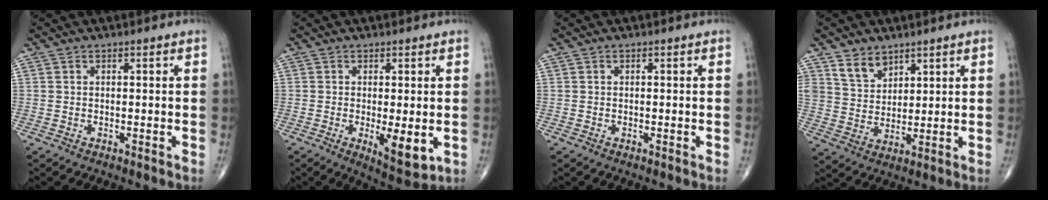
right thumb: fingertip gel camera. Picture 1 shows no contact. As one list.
[{"total": 7.0, "force": [-1.3, 2.3, 6.5], "torque": [-0.097, -0.021, -0.014]}, {"total": 0.0}, {"total": 6.0, "force": [4.2, 3.8, 2.0], "torque": [-0.013, -0.035, 0.087]}]